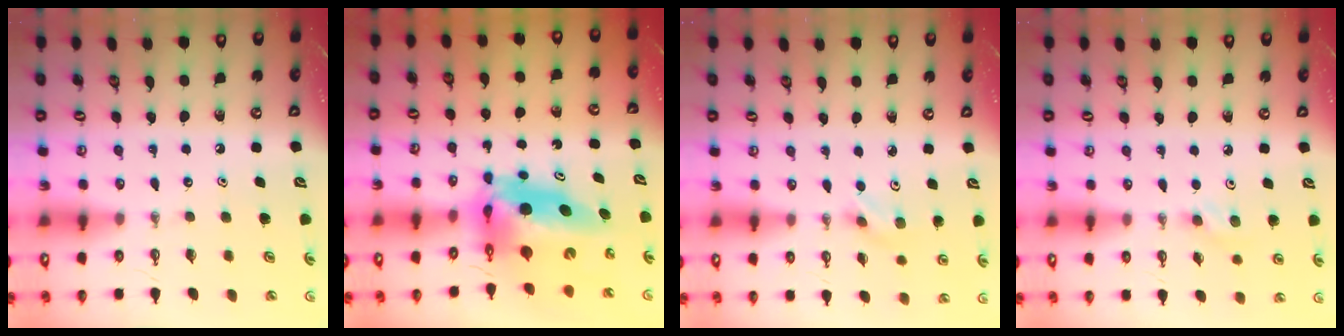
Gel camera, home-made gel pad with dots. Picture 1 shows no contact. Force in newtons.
{"total": 11.1, "press": 11.1, "slide": 0.9}
{"total": 2.5, "press": 2.5, "slide": 0.5}
{"total": 4.8, "press": 4.7, "slide": 0.9}